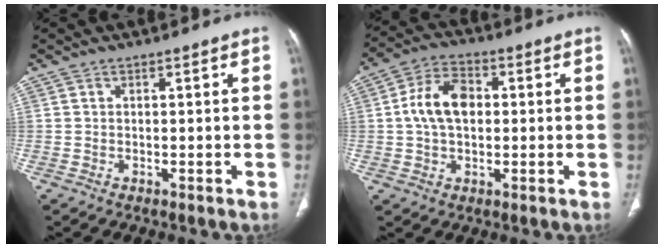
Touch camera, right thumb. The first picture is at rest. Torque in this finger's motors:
{"motor_torque": [0.35, 0.35, 0.31, -0.04, 0.16]}